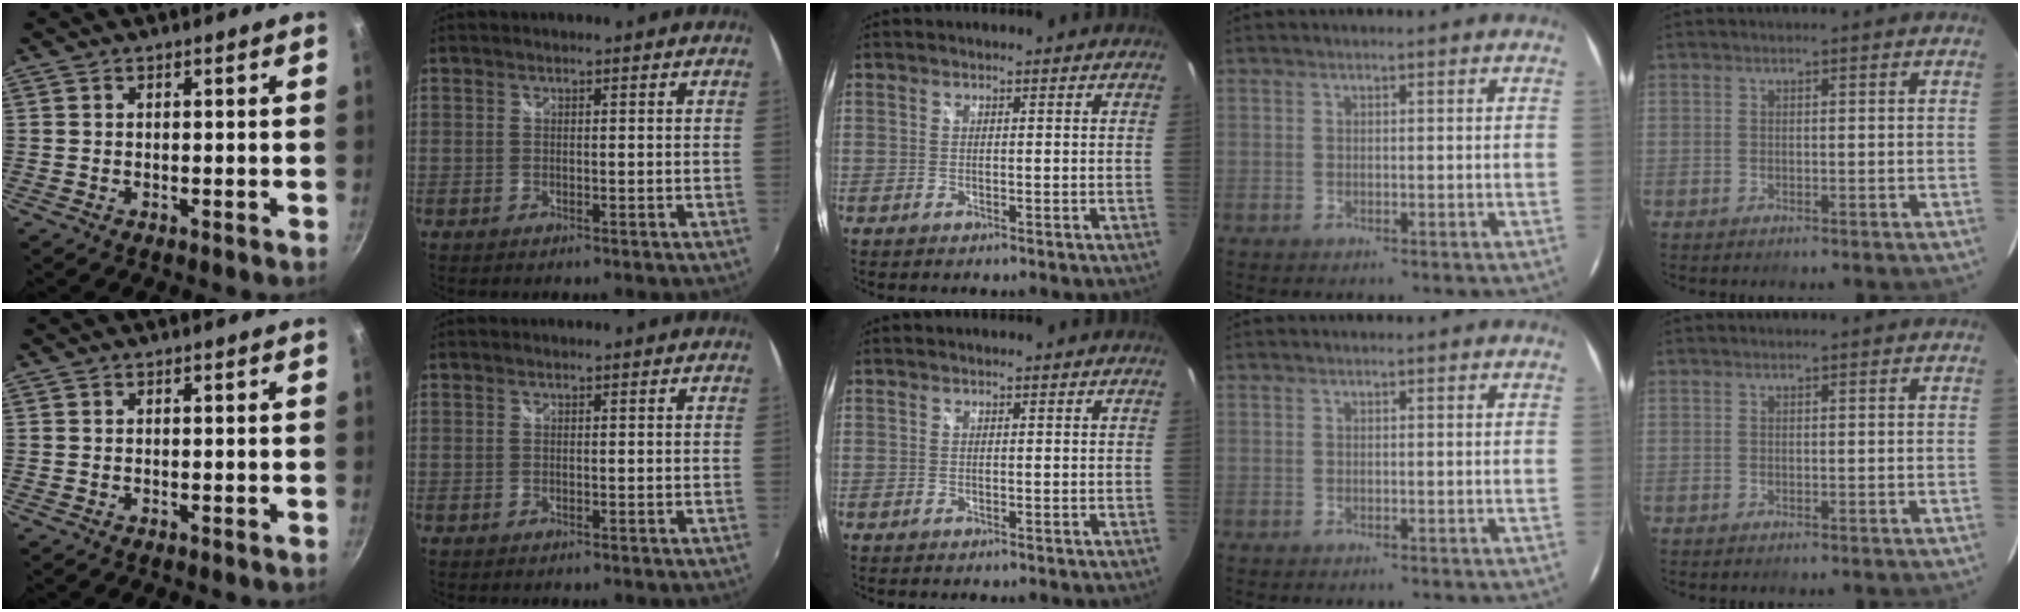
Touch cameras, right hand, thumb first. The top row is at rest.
{}